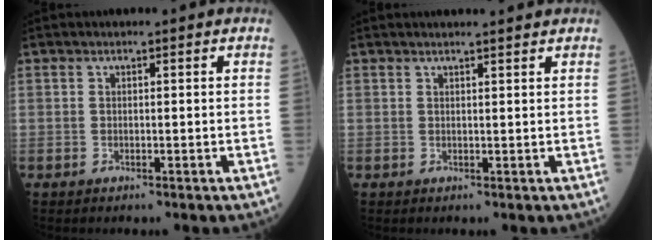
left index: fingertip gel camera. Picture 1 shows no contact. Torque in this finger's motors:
{"motor_torque": [0.24, -0.32, -0.05, -0.01]}